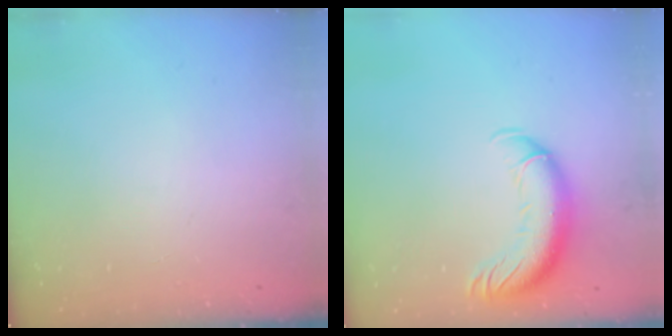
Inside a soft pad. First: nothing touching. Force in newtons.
{"total": 14.0, "press": 13.6, "slide": 3.3}